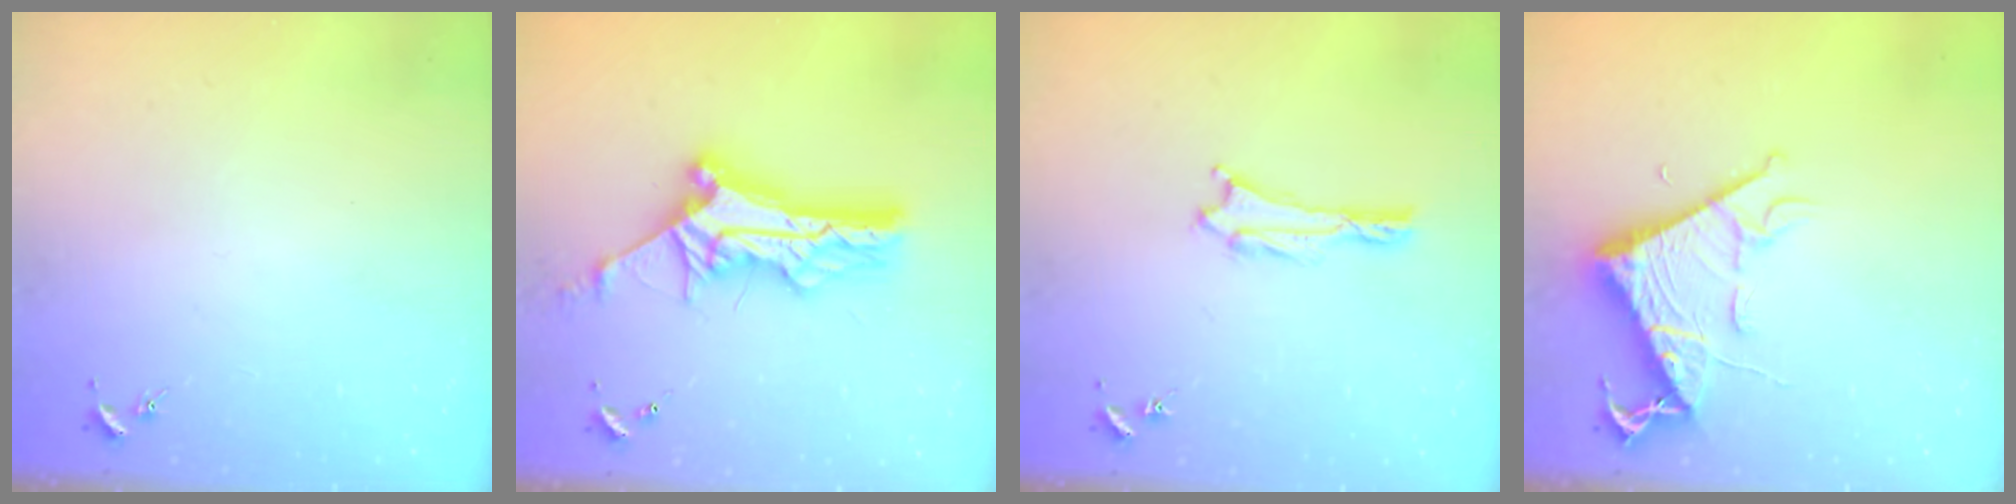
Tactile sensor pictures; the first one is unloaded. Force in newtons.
{"total": 11.3, "press": 11.2, "slide": 1.1}
{"total": 1.0, "press": 1.0, "slide": 0.2}
{"total": 7.9, "press": 7.9, "slide": 0.9}